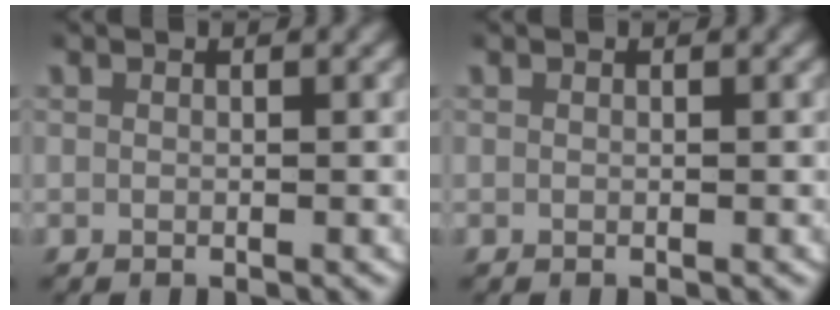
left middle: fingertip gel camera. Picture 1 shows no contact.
{"total": 0.0}